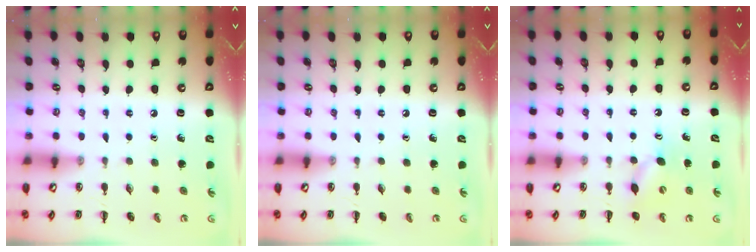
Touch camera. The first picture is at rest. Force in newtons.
{"total": 0.0}
{"total": 7.7, "press": 7.6, "slide": 1.1}